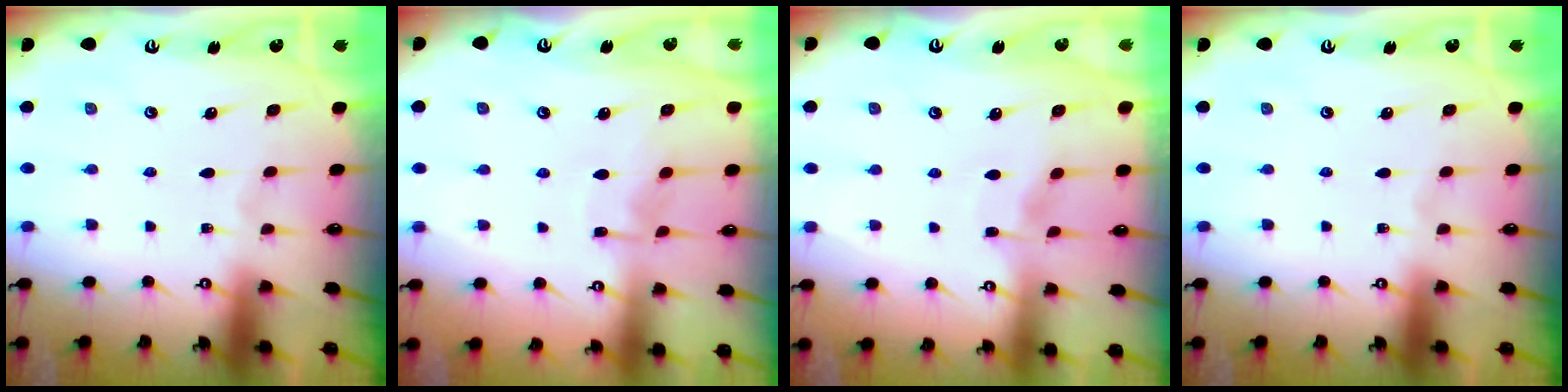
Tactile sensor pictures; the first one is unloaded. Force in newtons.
{"total": 5.3, "press": 5.3, "slide": 0.5}
{"total": 2.9, "press": 2.9, "slide": 0.5}
{"total": 0.0}